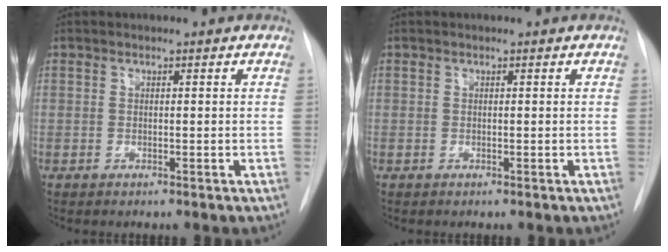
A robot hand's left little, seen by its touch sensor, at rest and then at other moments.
{"total": 0.0}